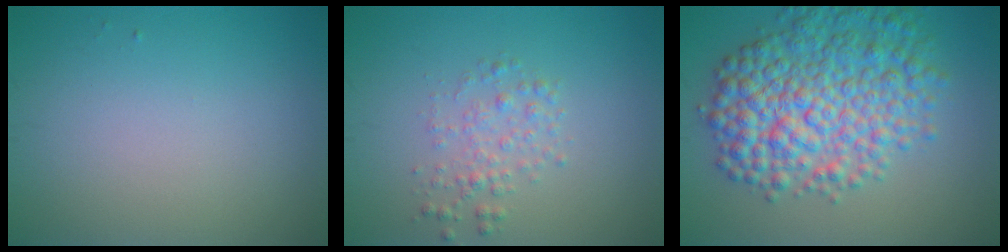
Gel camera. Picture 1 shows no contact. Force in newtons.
{"total": 1.9, "press": 1.9, "slide": 0.0}
{"total": 8.9, "press": 8.9, "slide": 0.2}